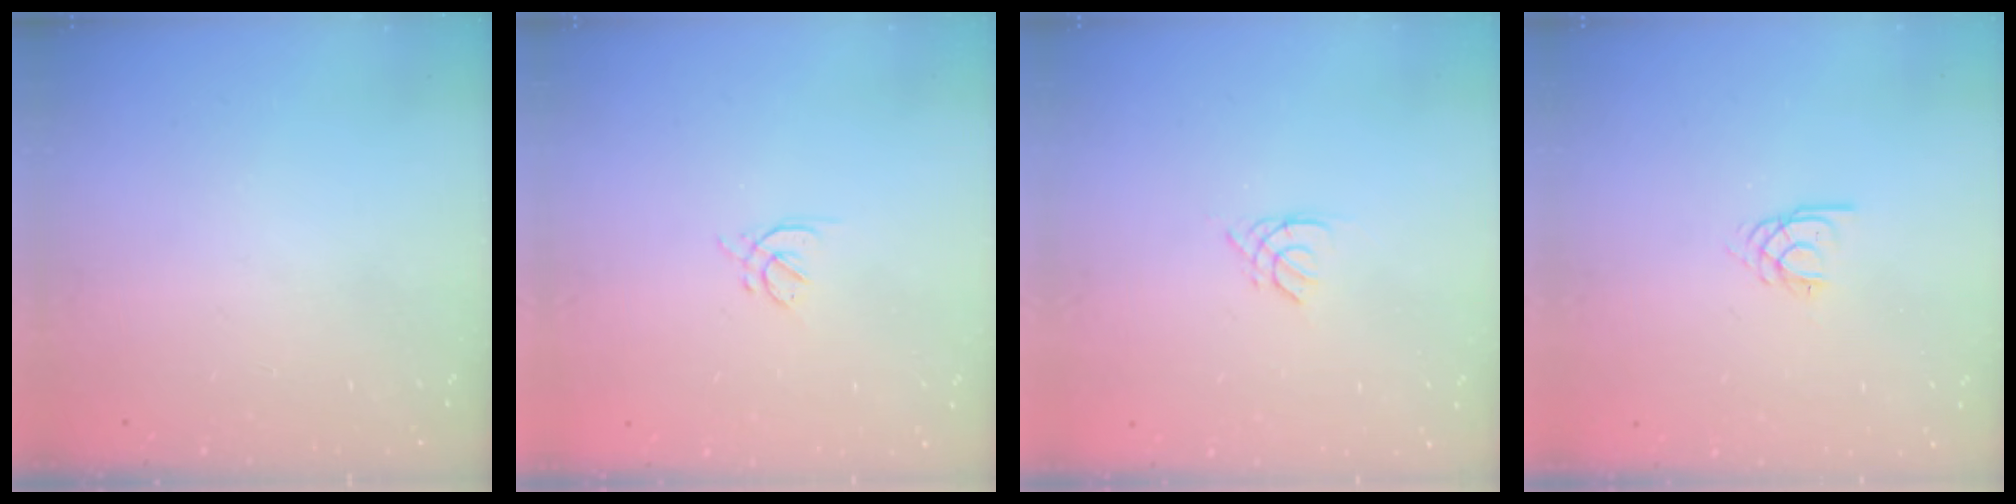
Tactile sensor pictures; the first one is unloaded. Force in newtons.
{"total": 2.5, "press": 2.4, "slide": 0.6}
{"total": 1.3, "press": 1.3, "slide": 0.3}
{"total": 2.3, "press": 2.3, "slide": 0.2}